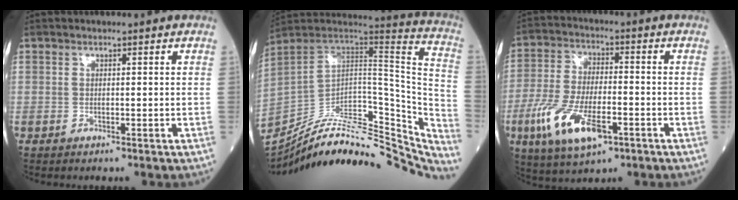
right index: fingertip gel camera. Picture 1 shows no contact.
{"total": 33.6, "force": [-29.8, 9.0, 12.8], "torque": [-0.161, 0.000, -0.397]}
{"total": 12.7, "force": [-5.5, 4.4, 10.6], "torque": [-0.220, -0.014, -0.095]}